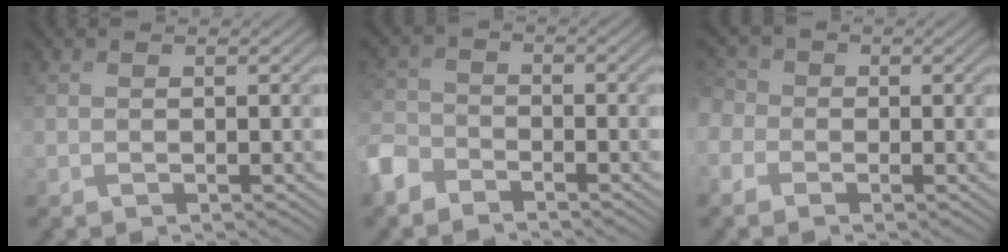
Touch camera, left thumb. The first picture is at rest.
{"total": 4.9, "force": [-3.7, 2.7, 1.7], "torque": [-0.048, -0.002, -0.091]}
{"total": 4.3, "force": [-1.0, 3.9, 1.6], "torque": [-0.062, 0.003, -0.037]}